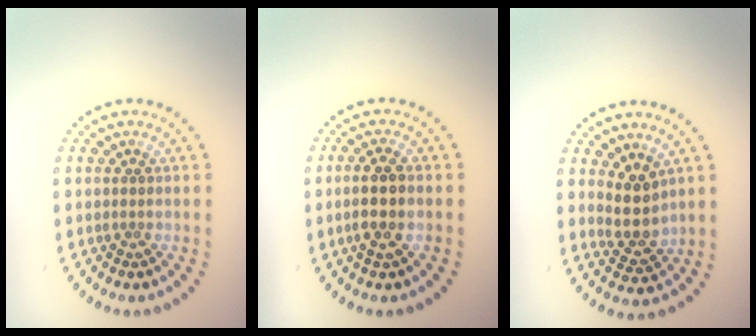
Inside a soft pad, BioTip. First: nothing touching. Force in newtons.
{"total": 2.8, "press": 2.6, "slide": 0.9}
{"total": 2.7, "press": 2.2, "slide": 1.6}